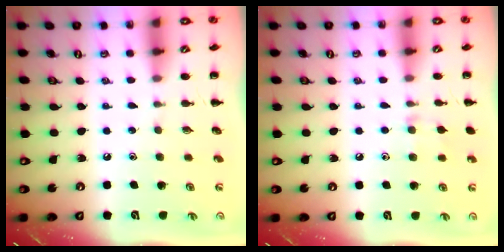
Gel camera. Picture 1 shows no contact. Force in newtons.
{"total": 6.6, "press": 6.3, "slide": 2.0}